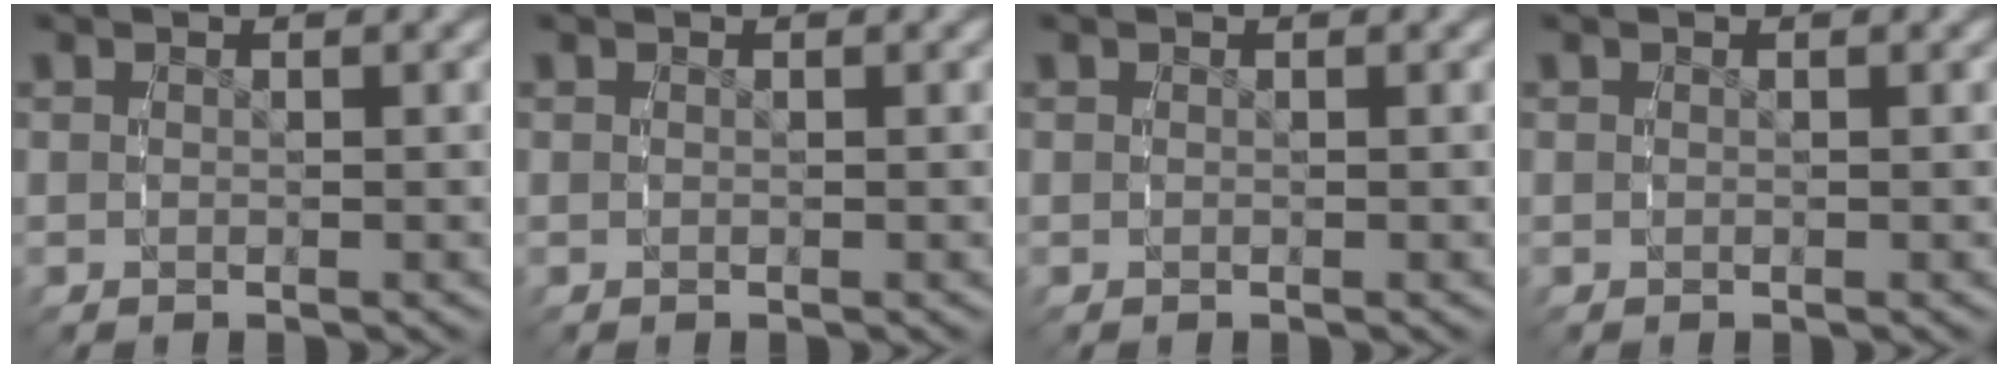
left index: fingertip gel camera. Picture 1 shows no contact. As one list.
[{"total": 0.0}, {"total": 0.0}, {"total": 0.0}]